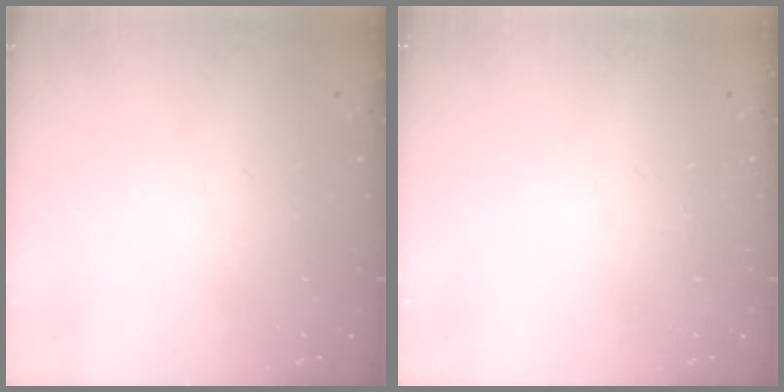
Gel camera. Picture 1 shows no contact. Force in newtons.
{"total": 0.0}